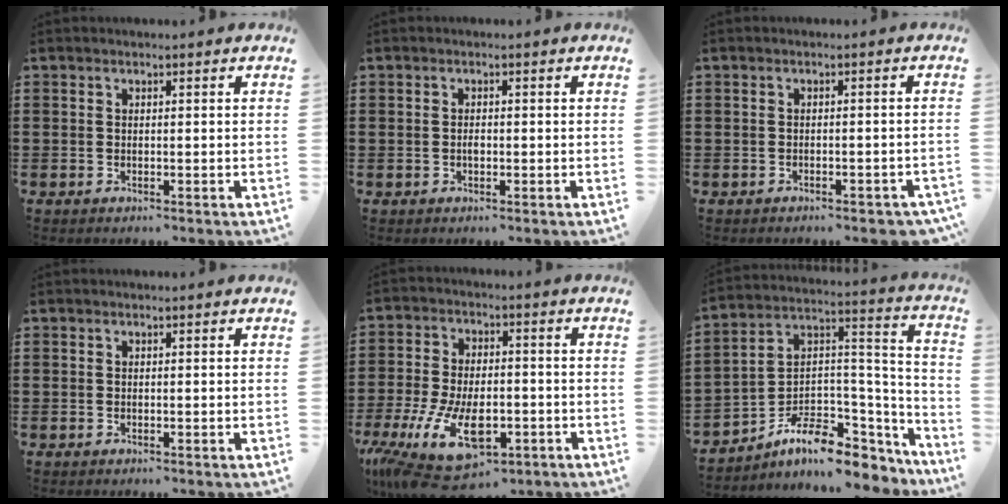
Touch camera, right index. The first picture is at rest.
{"total": 1.0, "force": [-0.2, 0.6, 0.8], "torque": [-0.015, 0.000, -0.004]}
{"total": 1.4, "force": [-1.2, 0.2, 0.5], "torque": [-0.014, -0.002, -0.024]}
{"total": 0.0}
{"total": 13.4, "force": [-6.4, 6.3, 10.0], "torque": [-0.196, 0.004, -0.113]}
{"total": 9.3, "force": [-5.6, 5.2, 5.3], "torque": [-0.107, -0.002, -0.098]}